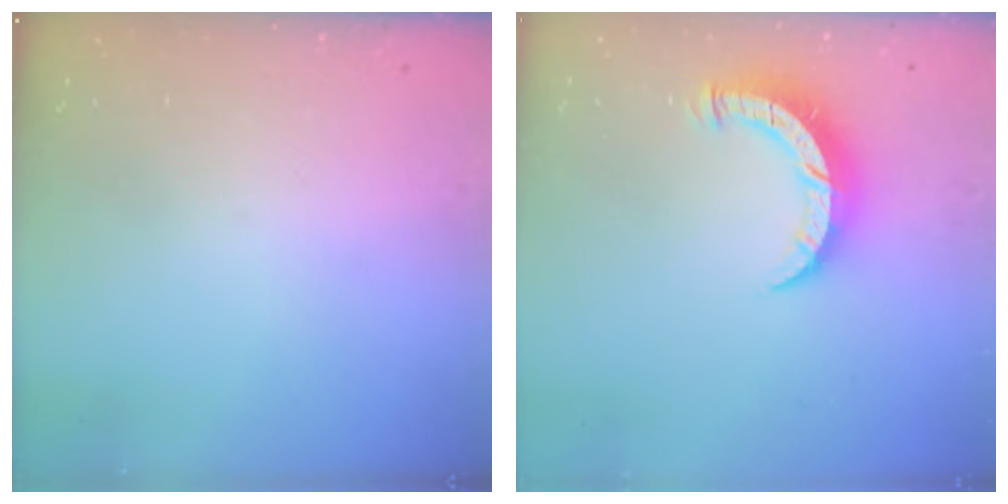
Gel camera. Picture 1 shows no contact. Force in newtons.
{"total": 8.2, "press": 8.2, "slide": 1.0}